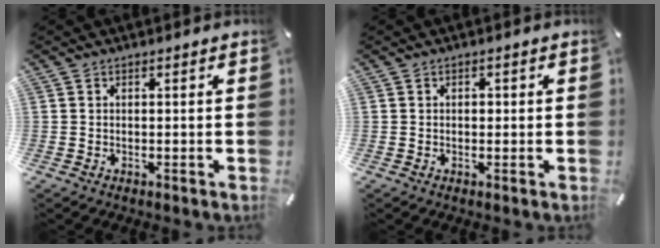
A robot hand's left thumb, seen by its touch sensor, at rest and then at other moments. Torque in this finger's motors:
{"motor_torque": [0.32, 0.47, 0.19, -0.04, 0.00]}